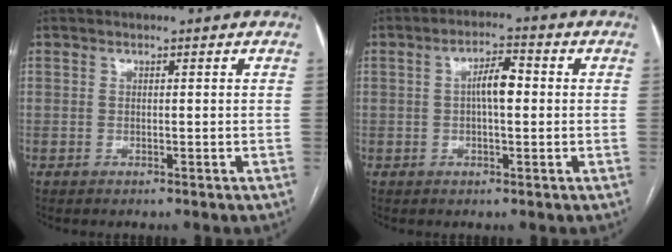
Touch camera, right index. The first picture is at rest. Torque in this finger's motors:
{"motor_torque": [0.81, -0.07, 0.31, 0.08]}